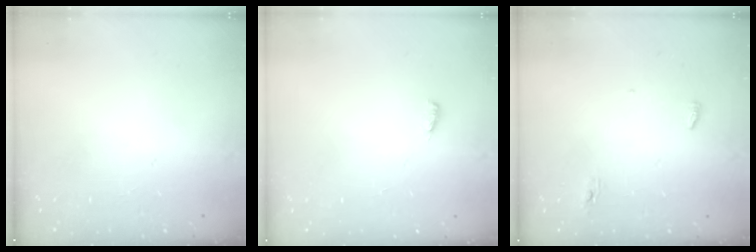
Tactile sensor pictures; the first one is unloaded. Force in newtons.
{"total": 3.7, "press": 3.3, "slide": 1.7}
{"total": 3.6, "press": 3.5, "slide": 0.9}